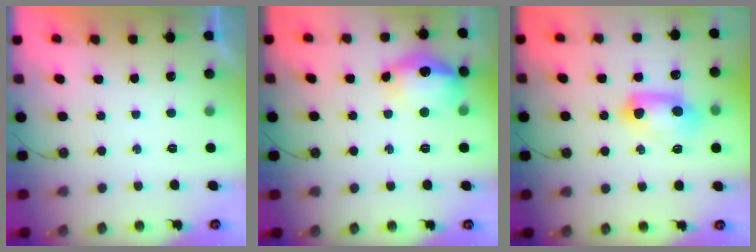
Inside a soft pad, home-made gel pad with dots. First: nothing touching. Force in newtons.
{"total": 14.8, "press": 14.8, "slide": 1.4}
{"total": 17.6, "press": 12.2, "slide": 12.7}